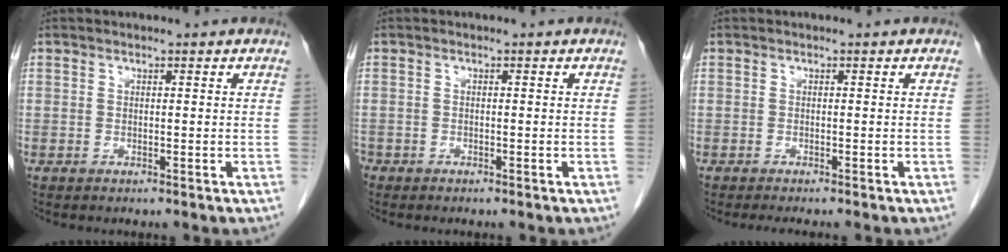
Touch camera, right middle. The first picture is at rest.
{"total": 1.2, "force": [-1.0, 0.8, 0.2], "torque": [-0.010, 0.000, -0.018]}
{"total": 2.5, "force": [-2.2, 0.1, 1.3], "torque": [-0.013, -0.004, -0.029]}